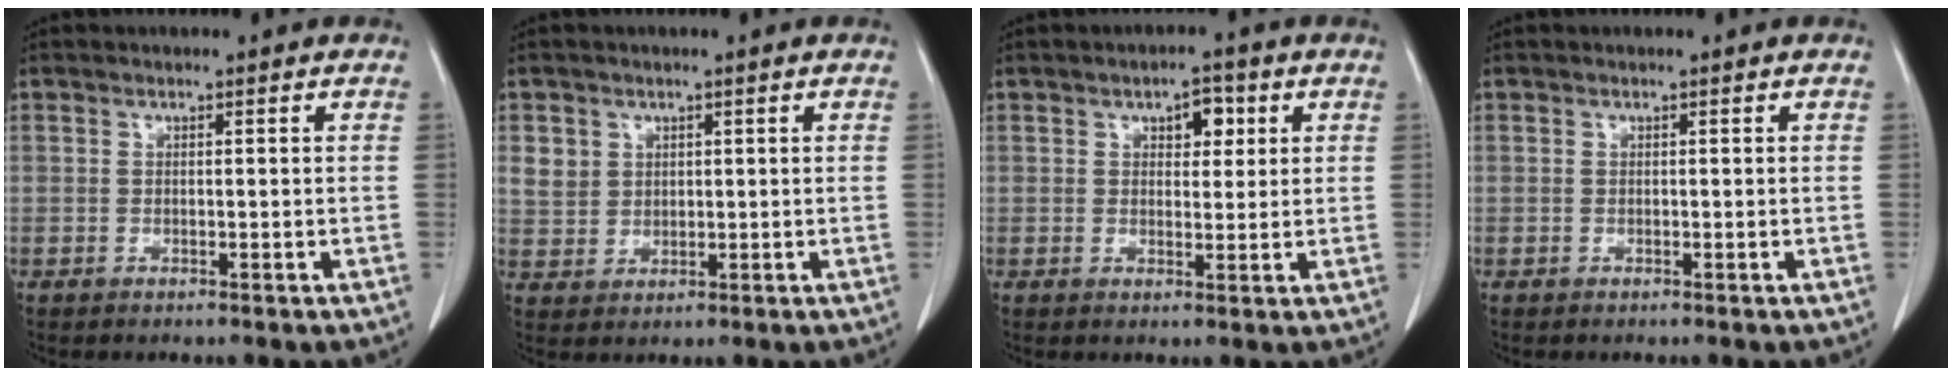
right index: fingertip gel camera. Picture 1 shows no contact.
{"total": 3.9, "force": [1.6, 3.5, 0.8], "torque": [-0.014, 0.002, 0.038]}
{"total": 3.8, "force": [1.6, 2.0, 2.8], "torque": [-0.035, 0.008, 0.022]}
{"total": 0.0}